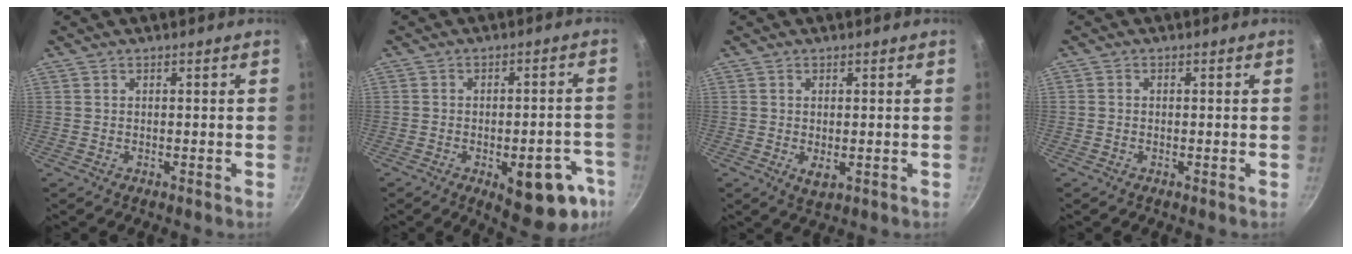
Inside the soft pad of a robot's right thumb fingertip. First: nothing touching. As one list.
[{"total": 15.0, "force": [-6.3, 6.6, 11.8], "torque": [-0.092, 0.021, -0.075]}, {"total": 2.8, "force": [-0.4, 1.4, 2.4], "torque": [-0.040, -0.010, -0.001]}, {"total": 0.6, "force": [-0.2, 0.5, 0.2], "torque": [-0.004, 0.002, -0.005]}]